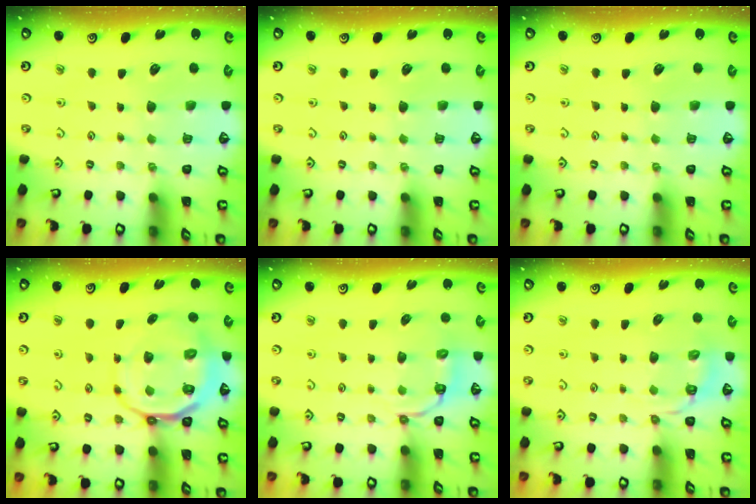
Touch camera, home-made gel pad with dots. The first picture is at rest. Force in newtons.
{"total": 0.0}
{"total": 0.0}
{"total": 11.0, "press": 10.6, "slide": 2.7}
{"total": 4.1, "press": 3.6, "slide": 1.9}
{"total": 3.4, "press": 2.9, "slide": 1.8}